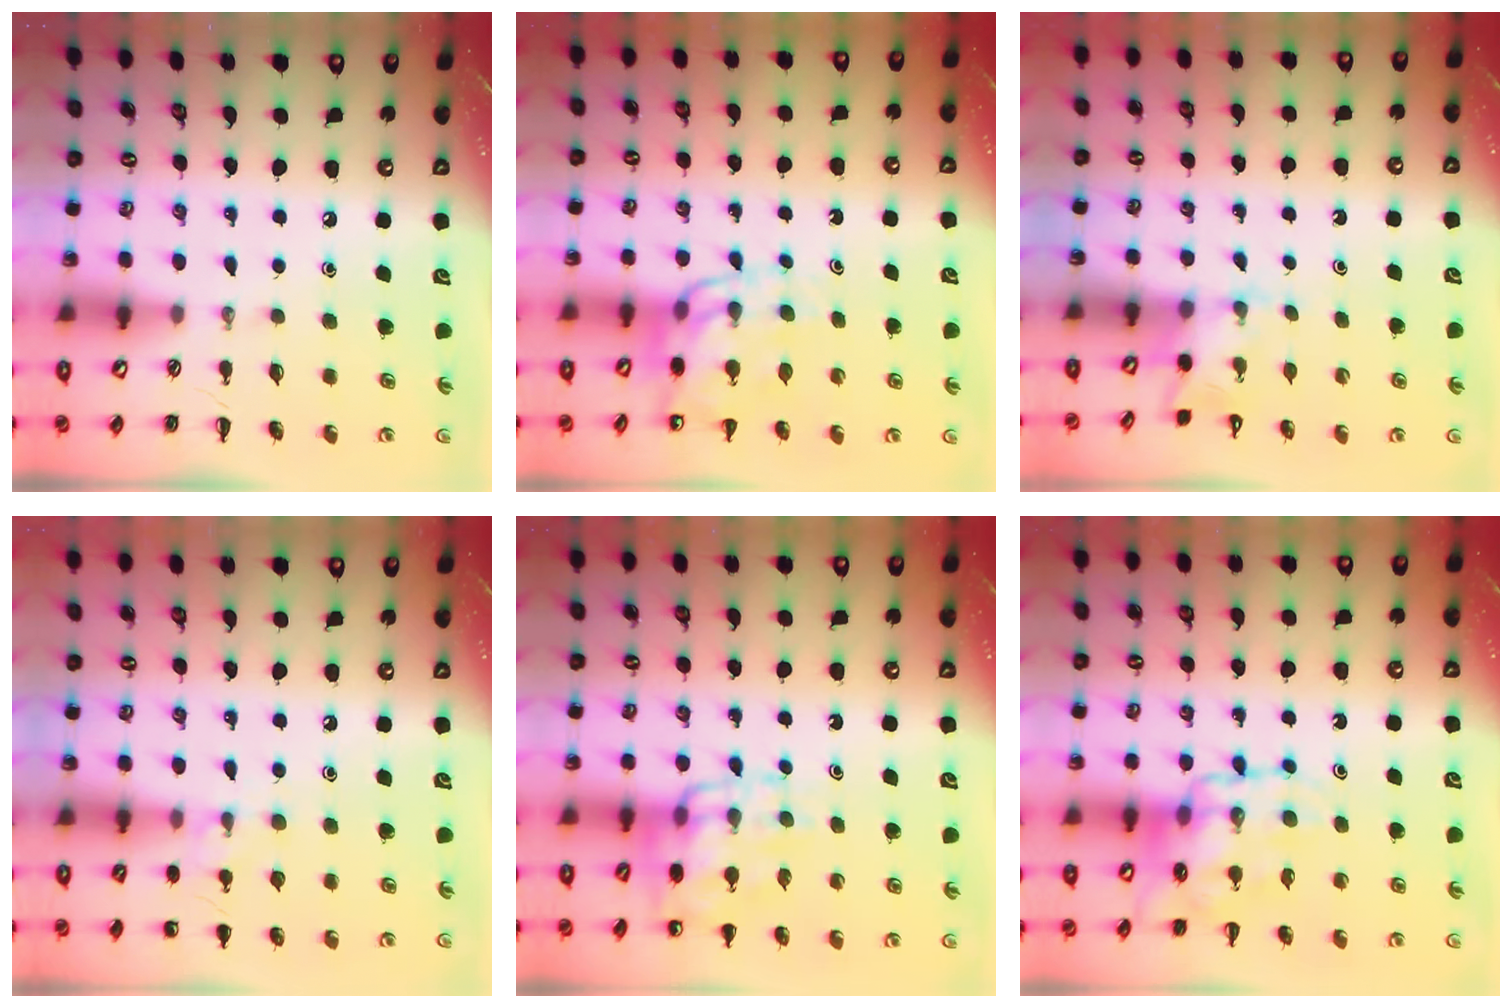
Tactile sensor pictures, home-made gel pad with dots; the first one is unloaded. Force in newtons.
{"total": 11.4, "press": 10.9, "slide": 3.2}
{"total": 3.1, "press": 3.0, "slide": 0.8}
{"total": 9.0, "press": 8.7, "slide": 2.4}
{"total": 12.5, "press": 12.3, "slide": 2.5}
{"total": 12.7, "press": 12.5, "slide": 2.4}